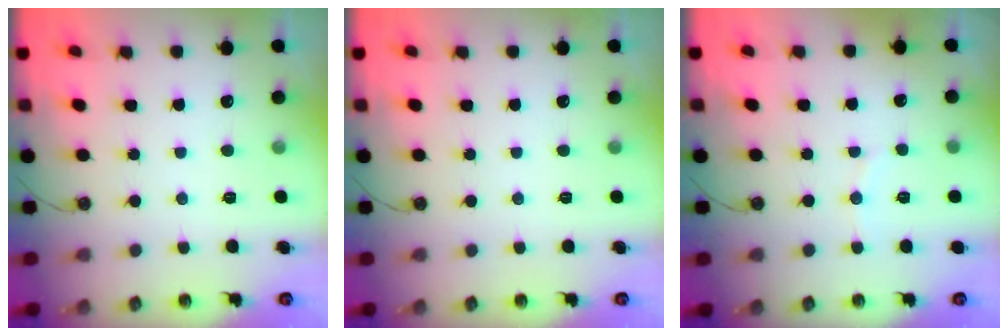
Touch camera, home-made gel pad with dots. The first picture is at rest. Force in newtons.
{"total": 0.0}
{"total": 3.7, "press": 3.6, "slide": 1.0}